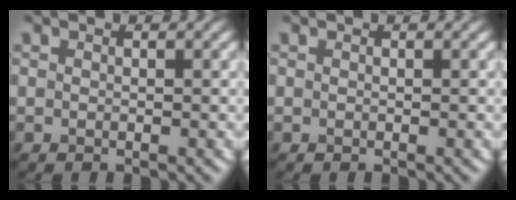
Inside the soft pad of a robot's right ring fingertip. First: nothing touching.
{"total": 0.0}